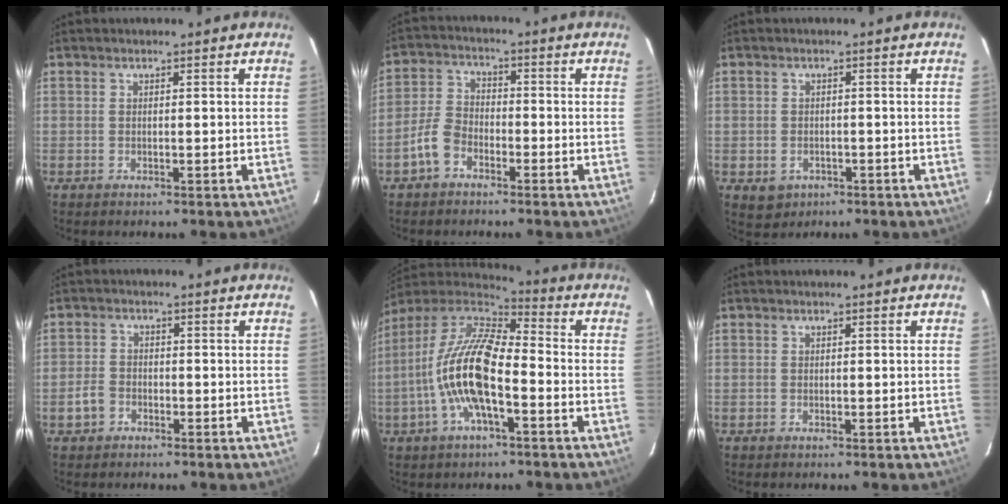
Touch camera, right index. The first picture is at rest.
{"total": 5.7, "force": [-3.4, 3.6, 2.9], "torque": [-0.069, 0.015, -0.070]}
{"total": 3.9, "force": [-1.5, 3.3, 1.3], "torque": [-0.031, 0.000, -0.011]}
{"total": 3.5, "force": [-1.9, 2.7, 1.2], "torque": [-0.031, 0.008, -0.033]}
{"total": 15.9, "force": [-4.3, 5.4, 14.4], "torque": [-0.281, -0.002, -0.087]}
{"total": 0.0}